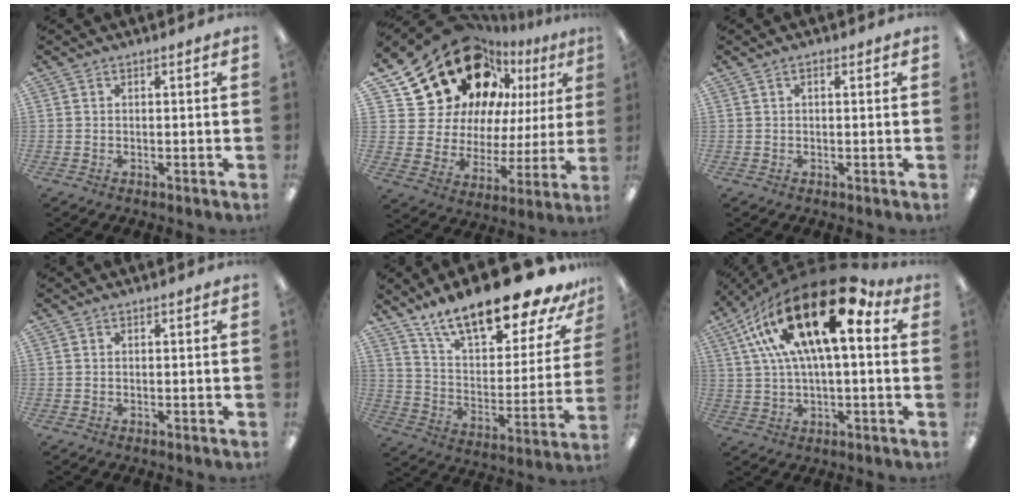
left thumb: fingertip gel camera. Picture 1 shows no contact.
{"total": 20.1, "force": [15.0, 11.5, 6.7], "torque": [-0.130, -0.112, 0.286]}
{"total": 1.1, "force": [0.2, 0.6, 0.9], "torque": [-0.018, 0.004, 0.003]}
{"total": 0.0}
{"total": 22.3, "force": [17.4, 6.8, 12.2], "torque": [-0.199, -0.113, 0.297]}
{"total": 24.5, "force": [10.5, 9.5, 20.0], "torque": [-0.368, -0.049, 0.174]}